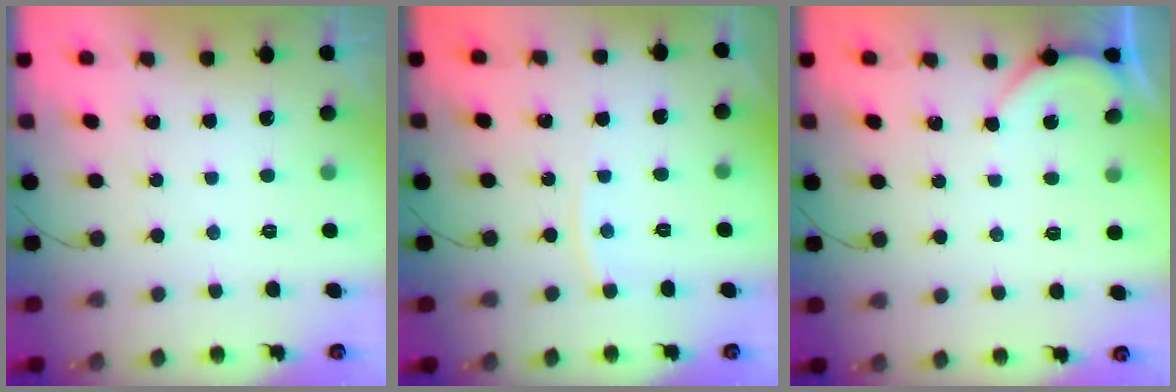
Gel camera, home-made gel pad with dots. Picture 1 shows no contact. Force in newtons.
{"total": 3.0, "press": 3.0, "slide": 0.4}
{"total": 2.3, "press": 2.3, "slide": 0.4}